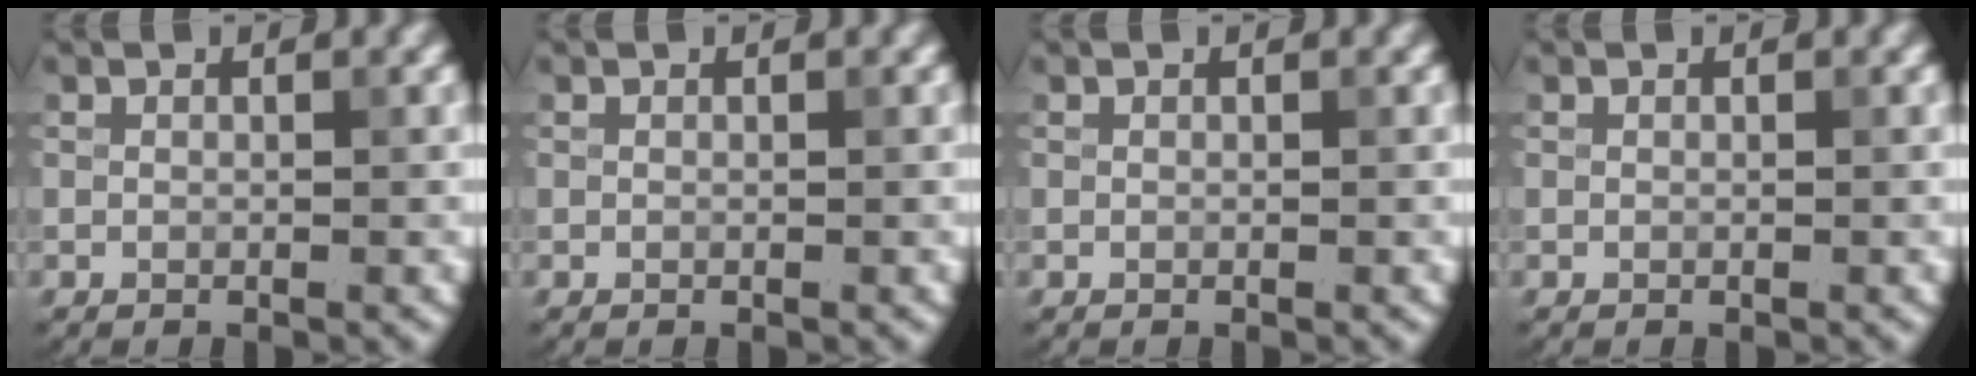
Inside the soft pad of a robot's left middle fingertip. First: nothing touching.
{"total": 0.0}
{"total": 0.0}
{"total": 0.0}